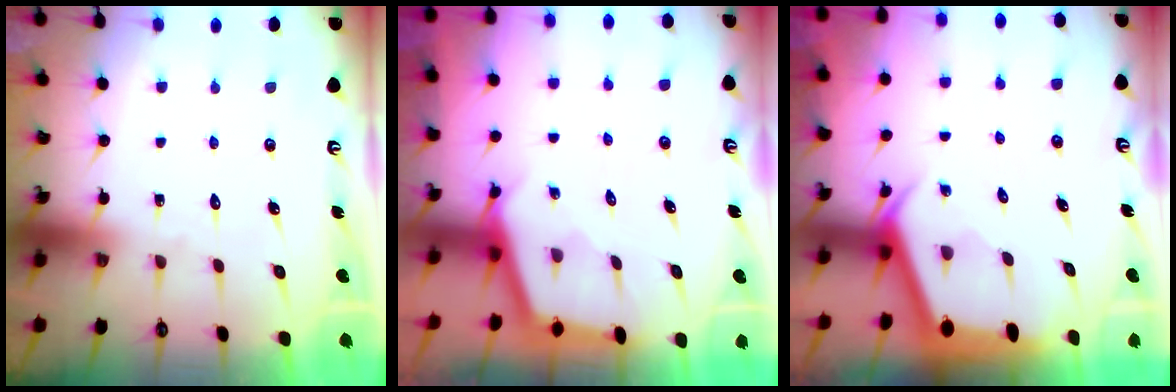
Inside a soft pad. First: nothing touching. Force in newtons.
{"total": 2.3, "press": 2.3, "slide": 0.1}
{"total": 2.8, "press": 2.8, "slide": 0.2}